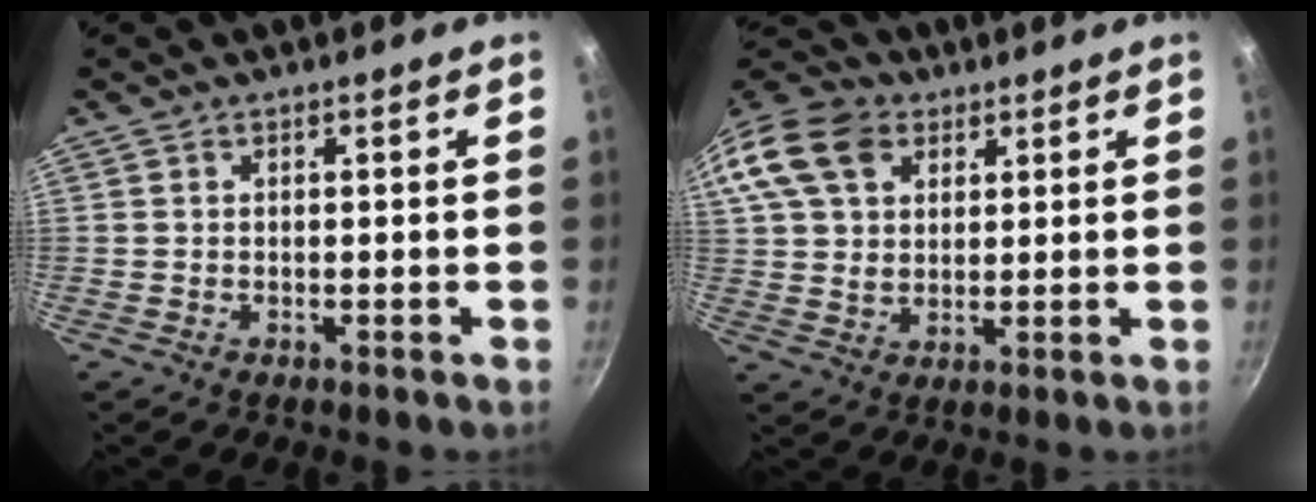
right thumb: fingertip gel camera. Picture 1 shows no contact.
{"total": 17.7, "force": [7.5, 12.8, 9.8], "torque": [-0.200, 0.014, 0.131]}